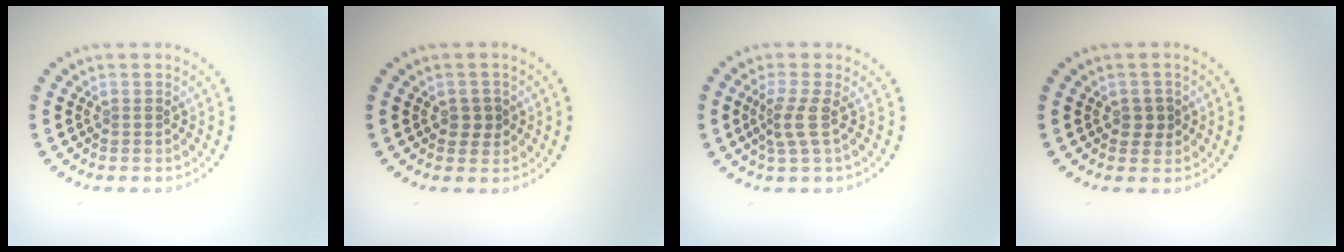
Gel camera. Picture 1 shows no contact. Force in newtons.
{"total": 1.5, "press": 1.5, "slide": 0.4}
{"total": 2.3, "press": 1.6, "slide": 1.6}
{"total": 1.5, "press": 1.5, "slide": 0.4}